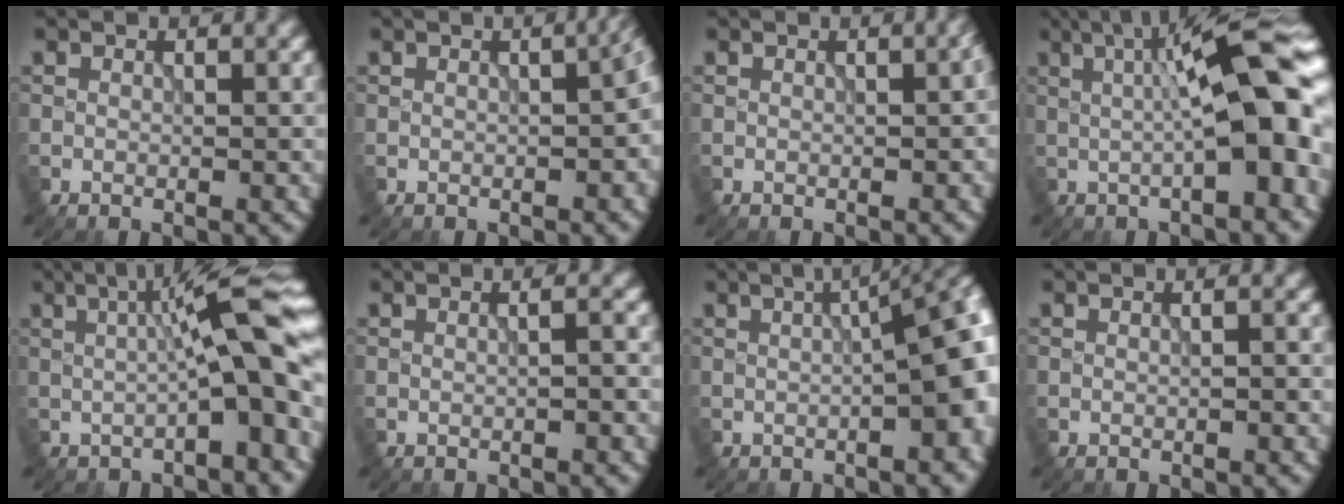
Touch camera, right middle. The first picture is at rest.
{"total": 4.2, "force": [-0.2, 1.5, 3.9], "torque": [-0.043, -0.002, 0.008]}
{"total": 1.6, "force": [0.1, 0.5, 1.6], "torque": [-0.020, 0.002, 0.005]}
{"total": 12.3, "force": [1.1, 3.0, 11.9], "torque": [-0.136, 0.017, 0.013]}
{"total": 9.2, "force": [0.5, 1.8, 9.0], "torque": [-0.114, 0.021, 0.003]}
{"total": 2.2, "force": [0.3, 1.0, 1.9], "torque": [-0.006, 0.003, -0.005]}
{"total": 12.1, "force": [0.1, 4.7, 11.1], "torque": [-0.081, 0.008, -0.008]}
{"total": 0.7, "force": [0.0, 0.1, 0.7], "torque": [-0.013, -0.002, -0.002]}